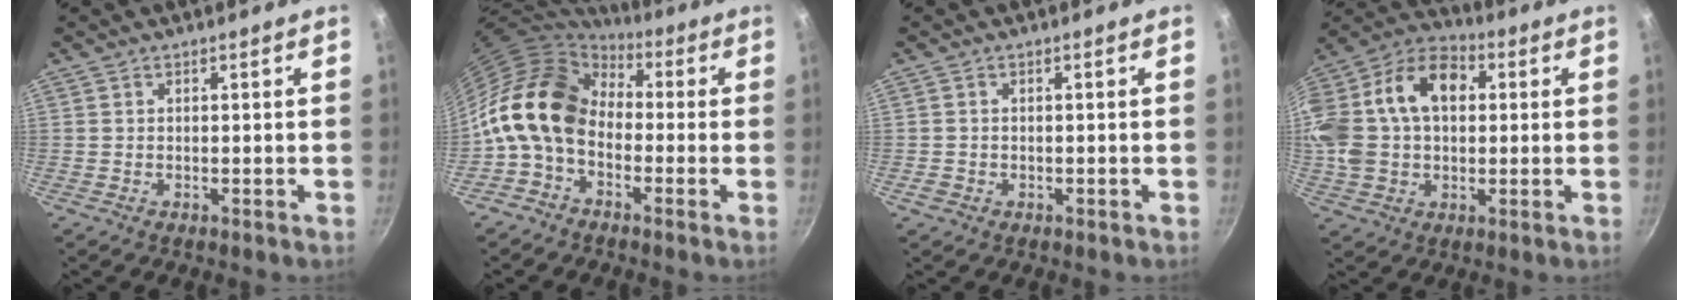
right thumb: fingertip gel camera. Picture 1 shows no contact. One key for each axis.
{"total": 16.3, "fx": -0.7, "fy": 12.1, "fz": 11.0, "tx": -0.193, "ty": 0.042, "tz": -0.037}
{"total": 1.7, "fx": -0.6, "fy": 1.4, "fz": 0.7, "tx": -0.012, "ty": 0.001, "tz": -0.009}
{"total": 23.3, "fx": 3.3, "fy": 16.2, "fz": 16.3, "tx": -0.322, "ty": 0.047, "tz": 0.044}